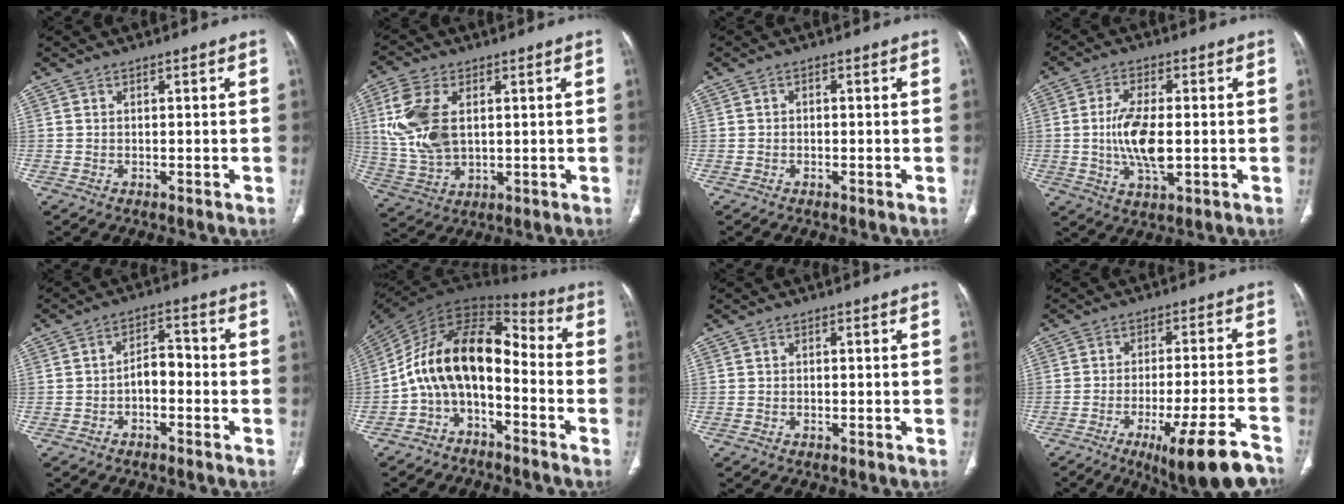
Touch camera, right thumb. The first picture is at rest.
{"total": 12.9, "force": [2.7, 7.8, 10.0], "torque": [-0.217, -0.004, 0.061]}
{"total": 0.6, "force": [-0.3, 0.4, 0.2], "torque": [-0.001, 0.003, -0.009]}
{"total": 9.9, "force": [-0.5, 4.2, 8.9], "torque": [-0.179, -0.005, -0.007]}
{"total": 4.7, "force": [-1.6, 2.8, 3.4], "torque": [-0.043, 0.031, -0.033]}
{"total": 15.0, "force": [-4.1, 8.7, 11.6], "torque": [-0.185, 0.102, -0.086]}
{"total": 0.0}
{"total": 14.6, "force": [-9.7, 2.7, 10.6], "torque": [-0.134, 0.048, -0.142]}